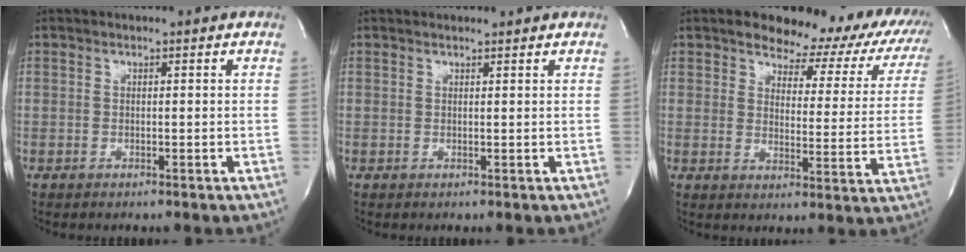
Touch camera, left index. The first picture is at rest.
{"total": 1.7, "force": [1.6, -0.1, 0.3], "torque": [-0.012, 0.003, 0.022]}
{"total": 16.8, "force": [12.7, 7.4, 8.1], "torque": [-0.075, -0.006, 0.130]}